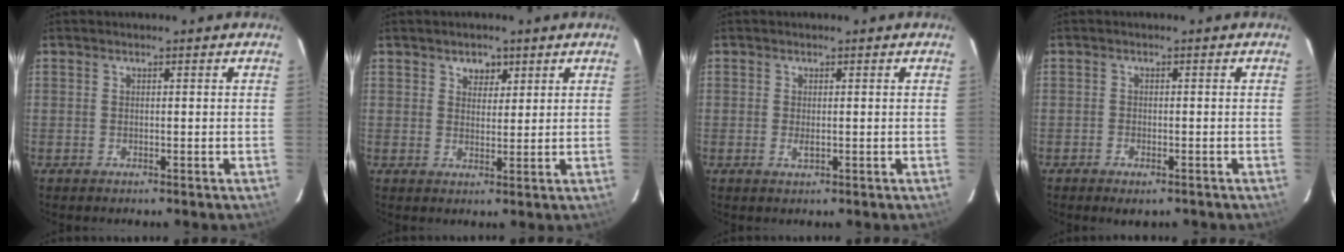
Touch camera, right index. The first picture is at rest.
{"total": 3.2, "force": [1.9, 2.4, 1.1], "torque": [-0.006, 0.004, 0.032]}
{"total": 1.3, "force": [-0.2, 0.6, 1.2], "torque": [-0.024, -0.002, -0.002]}
{"total": 2.8, "force": [-1.9, 1.4, 1.6], "torque": [-0.037, -0.007, -0.031]}